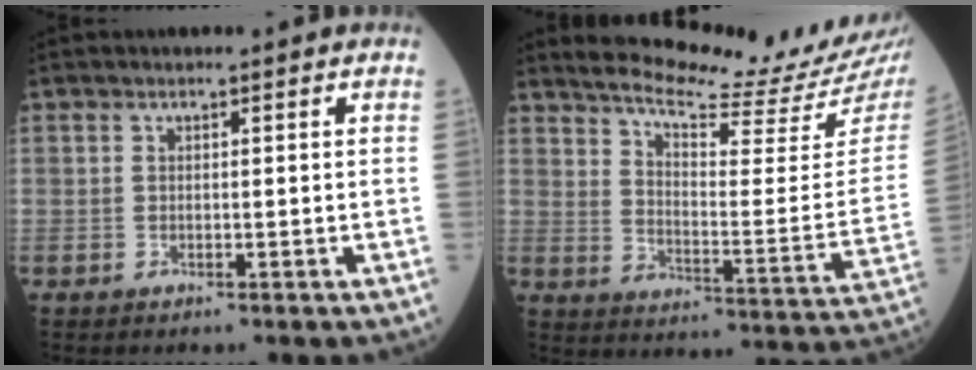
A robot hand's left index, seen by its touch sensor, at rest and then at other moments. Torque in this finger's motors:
{"motor_torque": [0.95, -1.18, 0.19, 0.04]}